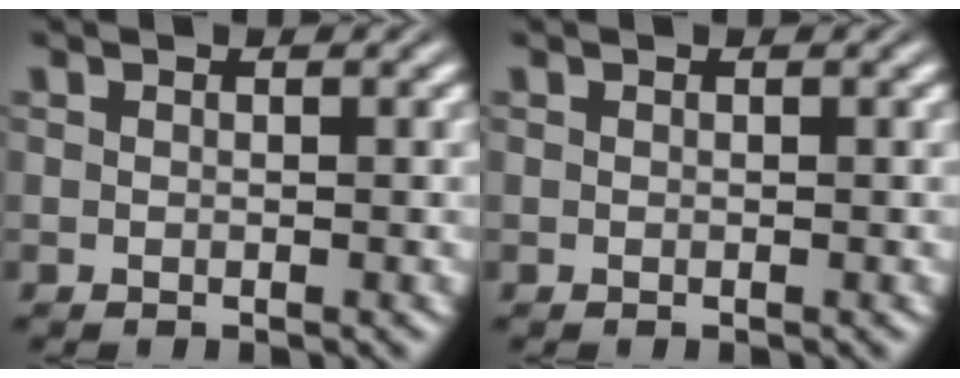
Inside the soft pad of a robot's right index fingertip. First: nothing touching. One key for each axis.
{"total": 0.0}